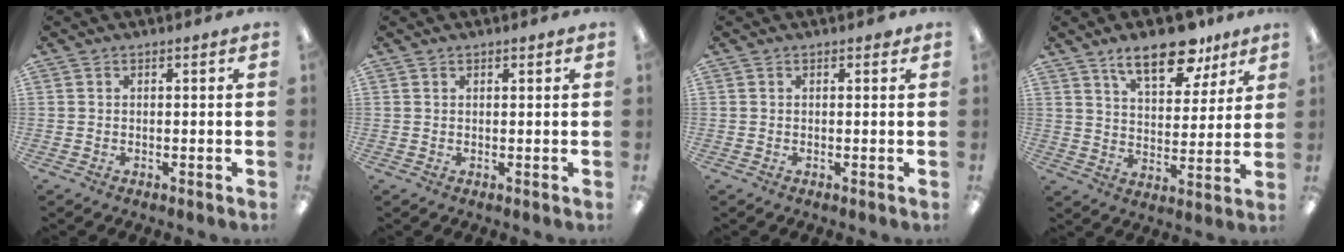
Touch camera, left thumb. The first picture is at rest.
{"total": 0.6, "force": [0.5, 0.2, 0.1], "torque": [0.005, -0.001, 0.007]}
{"total": 0.7, "force": [0.4, 0.4, 0.4], "torque": [-0.002, -0.001, 0.005]}
{"total": 14.8, "force": [10.0, 6.7, 8.6], "torque": [-0.119, -0.045, 0.170]}